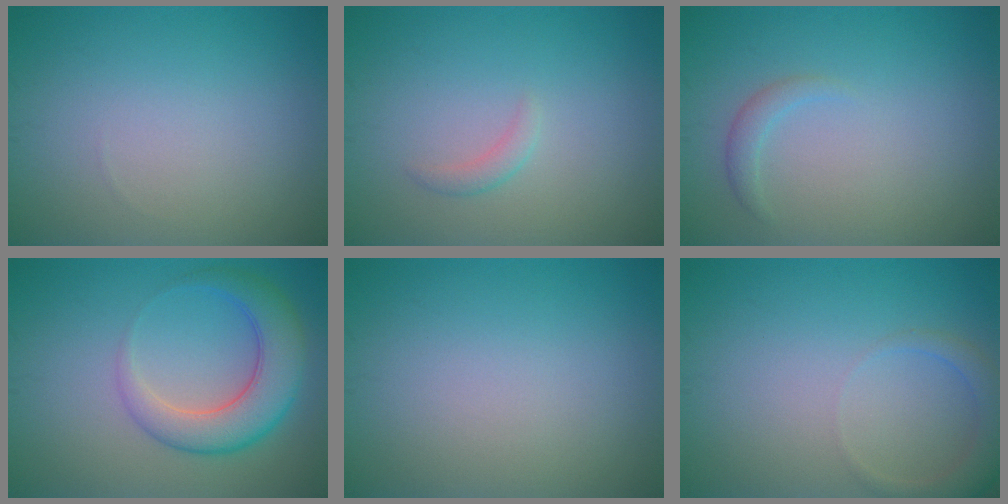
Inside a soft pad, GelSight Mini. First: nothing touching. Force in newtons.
{"total": 1.0, "press": 1.0, "slide": 0.0}
{"total": 1.2, "press": 1.2, "slide": 0.2}
{"total": 5.7, "press": 5.7, "slide": 0.2}
{"total": 0.0}
{"total": 2.6, "press": 2.6, "slide": 0.2}